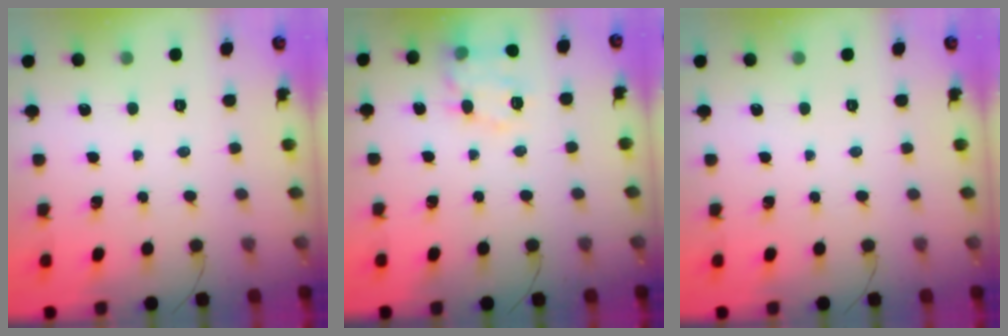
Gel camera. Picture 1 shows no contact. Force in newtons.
{"total": 13.4, "press": 13.4, "slide": 0.4}
{"total": 0.0}